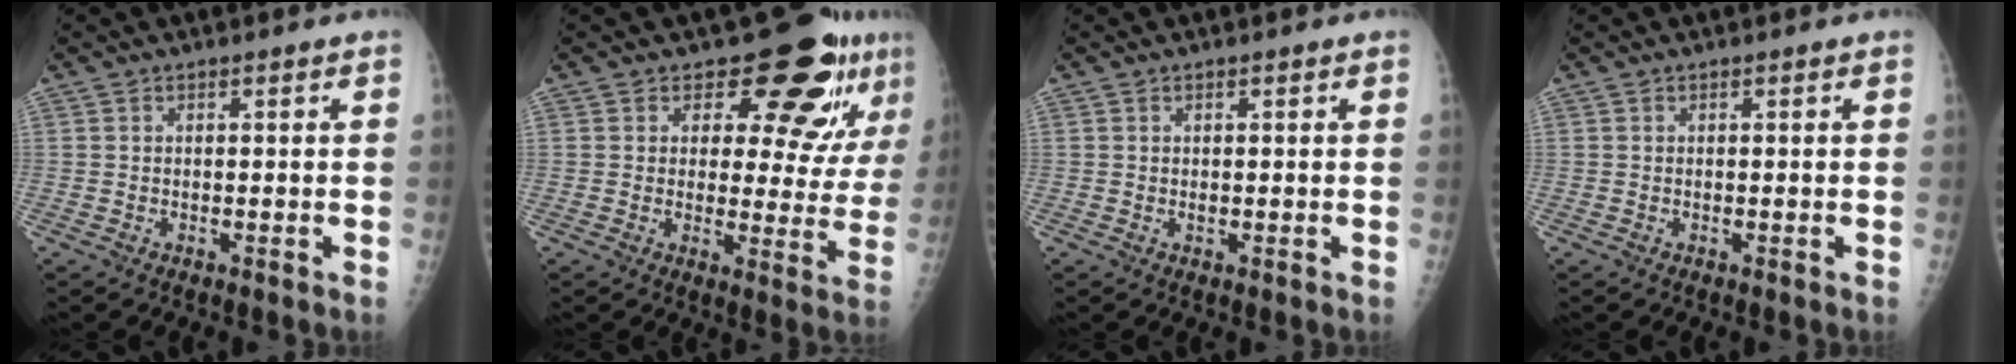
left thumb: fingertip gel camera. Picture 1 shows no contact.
{"total": 13.8, "force": [8.6, 6.7, 8.5], "torque": [-0.055, -0.054, 0.101]}
{"total": 0.7, "force": [0.1, 0.4, 0.6], "torque": [-0.008, -0.001, 0.004]}
{"total": 0.0}